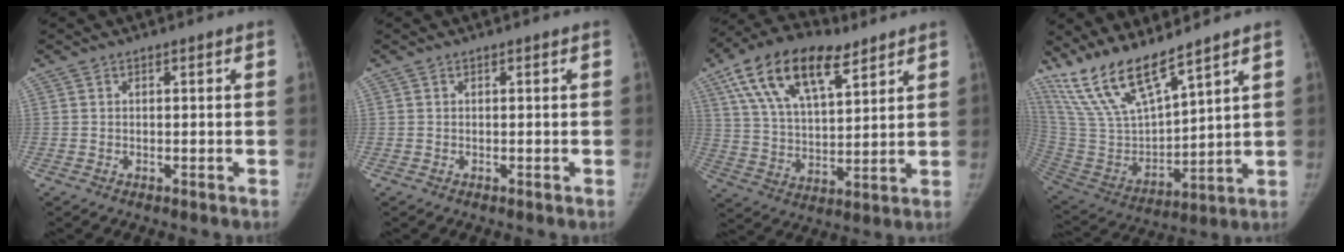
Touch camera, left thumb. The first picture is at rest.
{"total": 0.0}
{"total": 18.8, "force": [10.1, 8.9, 13.1], "torque": [-0.212, -0.017, 0.181]}
{"total": 16.0, "force": [12.9, 3.3, 8.9], "torque": [-0.161, -0.063, 0.273]}